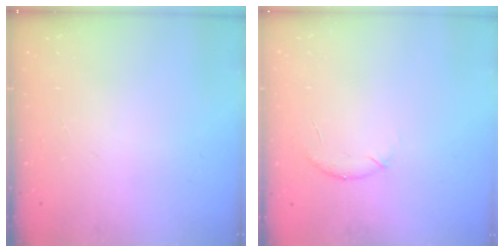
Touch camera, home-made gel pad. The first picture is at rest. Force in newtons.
{"total": 5.7, "press": 5.6, "slide": 1.3}